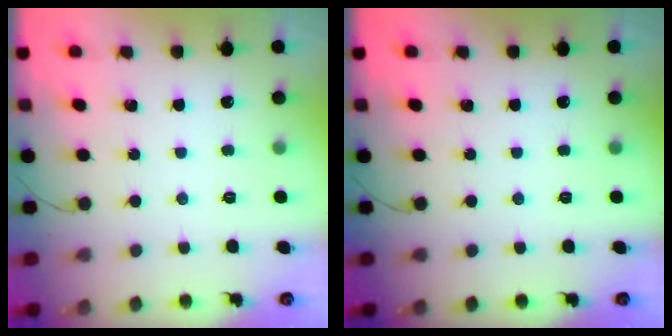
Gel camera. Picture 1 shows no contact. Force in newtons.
{"total": 0.0}